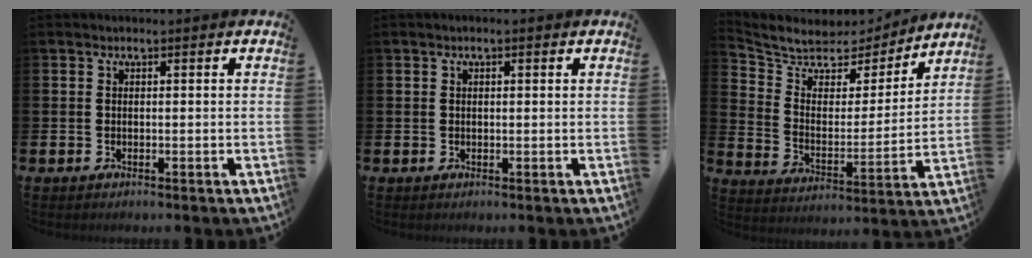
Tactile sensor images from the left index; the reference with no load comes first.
{"total": 0.7, "force": [0.3, 0.1, 0.6], "torque": [-0.002, -0.001, 0.004]}
{"total": 6.5, "force": [5.6, 3.0, 1.0], "torque": [-0.061, -0.048, 0.094]}